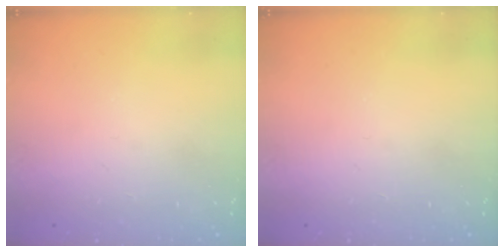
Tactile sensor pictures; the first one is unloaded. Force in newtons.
{"total": 0.0}